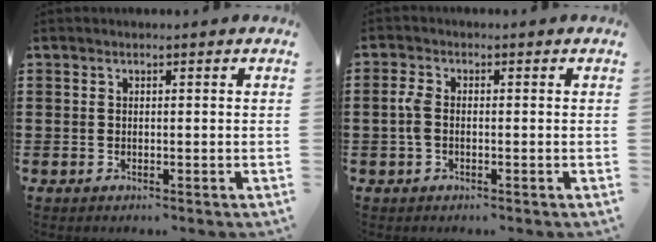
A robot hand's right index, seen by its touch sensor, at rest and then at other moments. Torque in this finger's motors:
{"motor_torque": [0.64, -0.17, 0.32, 0.08]}